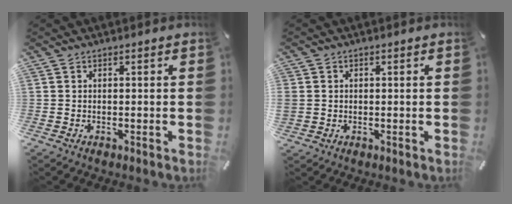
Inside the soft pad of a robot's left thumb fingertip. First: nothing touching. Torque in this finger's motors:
{"motor_torque": [0.78, 1.70, 2.33, -0.44, 0.91]}